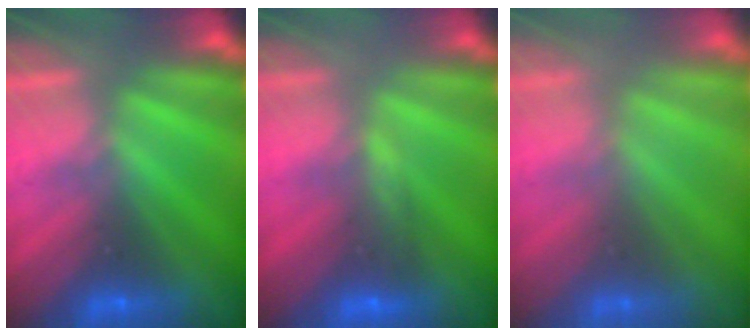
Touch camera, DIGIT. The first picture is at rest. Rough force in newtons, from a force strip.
{"total": 4.8}
{"total": 2.8}